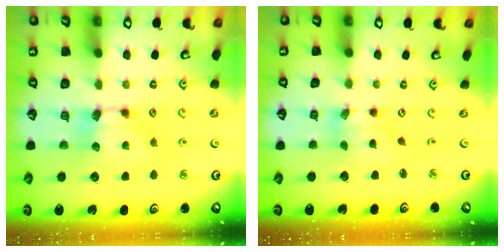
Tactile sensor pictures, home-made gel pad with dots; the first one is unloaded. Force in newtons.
{"total": 2.7, "press": 2.4, "slide": 1.3}